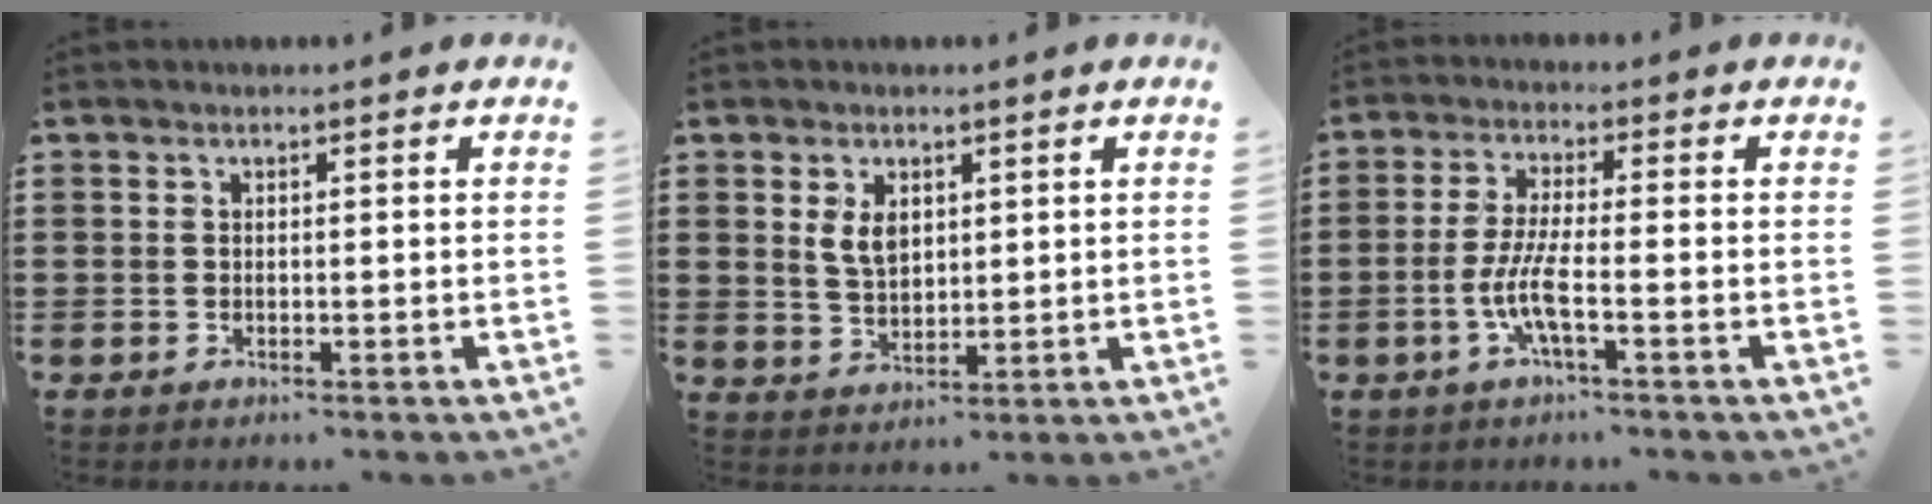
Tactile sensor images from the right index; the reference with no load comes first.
{"total": 4.1, "force": [1.5, 2.4, 3.0], "torque": [-0.057, 0.005, 0.026]}
{"total": 6.0, "force": [-2.2, 0.8, 5.6], "torque": [-0.130, -0.016, -0.050]}